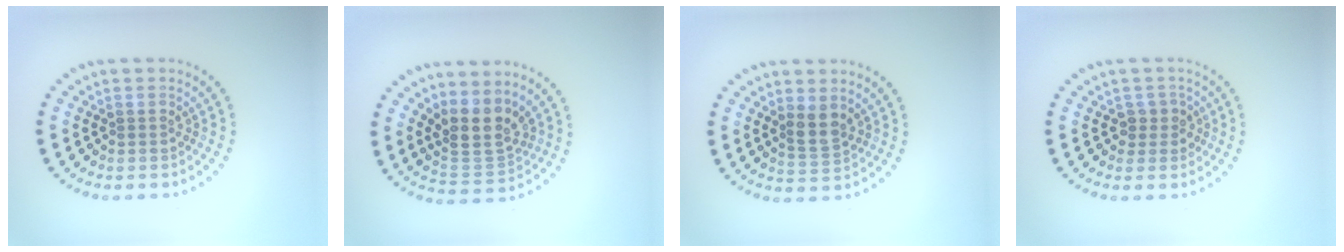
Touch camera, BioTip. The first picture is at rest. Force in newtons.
{"total": 3.8, "press": 3.2, "slide": 2.1}
{"total": 2.0, "press": 1.7, "slide": 0.9}
{"total": 1.5, "press": 1.3, "slide": 0.7}